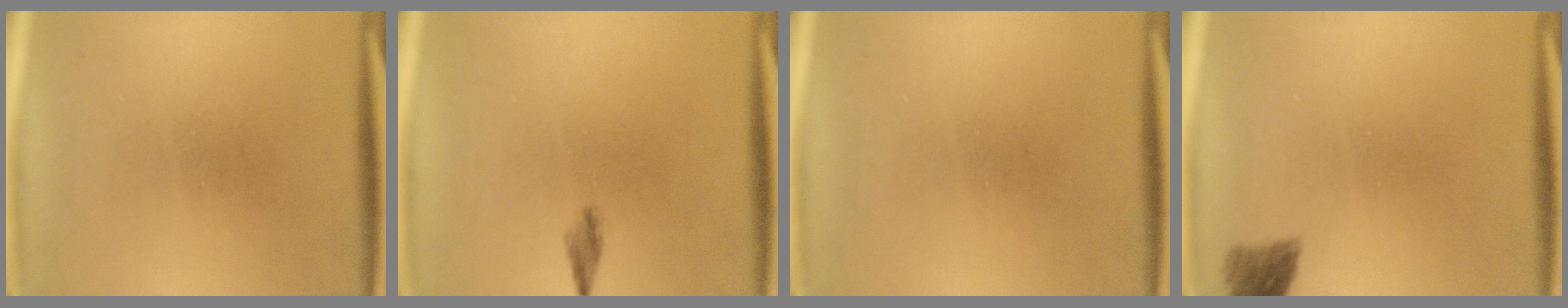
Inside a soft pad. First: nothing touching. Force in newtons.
{"total": 1.3}
{"total": 0.0}
{"total": 2.8}